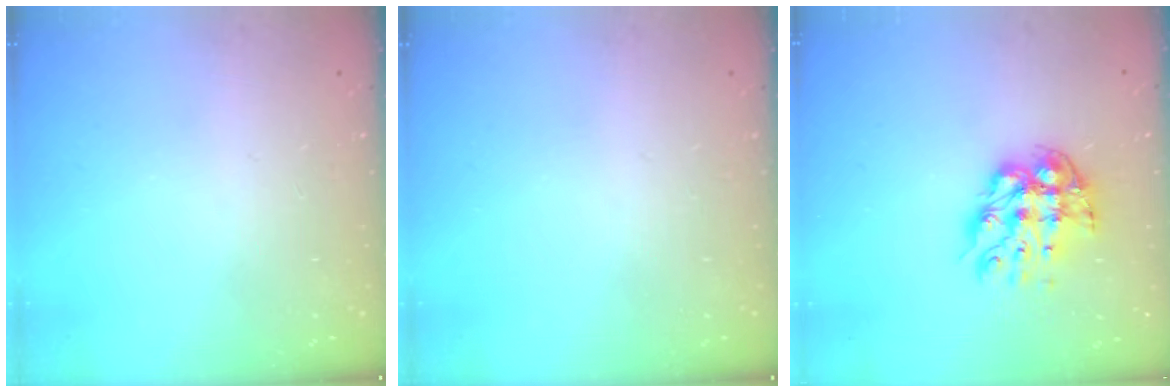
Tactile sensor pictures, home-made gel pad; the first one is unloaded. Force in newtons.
{"total": 0.0}
{"total": 12.3, "press": 12.3, "slide": 1.2}